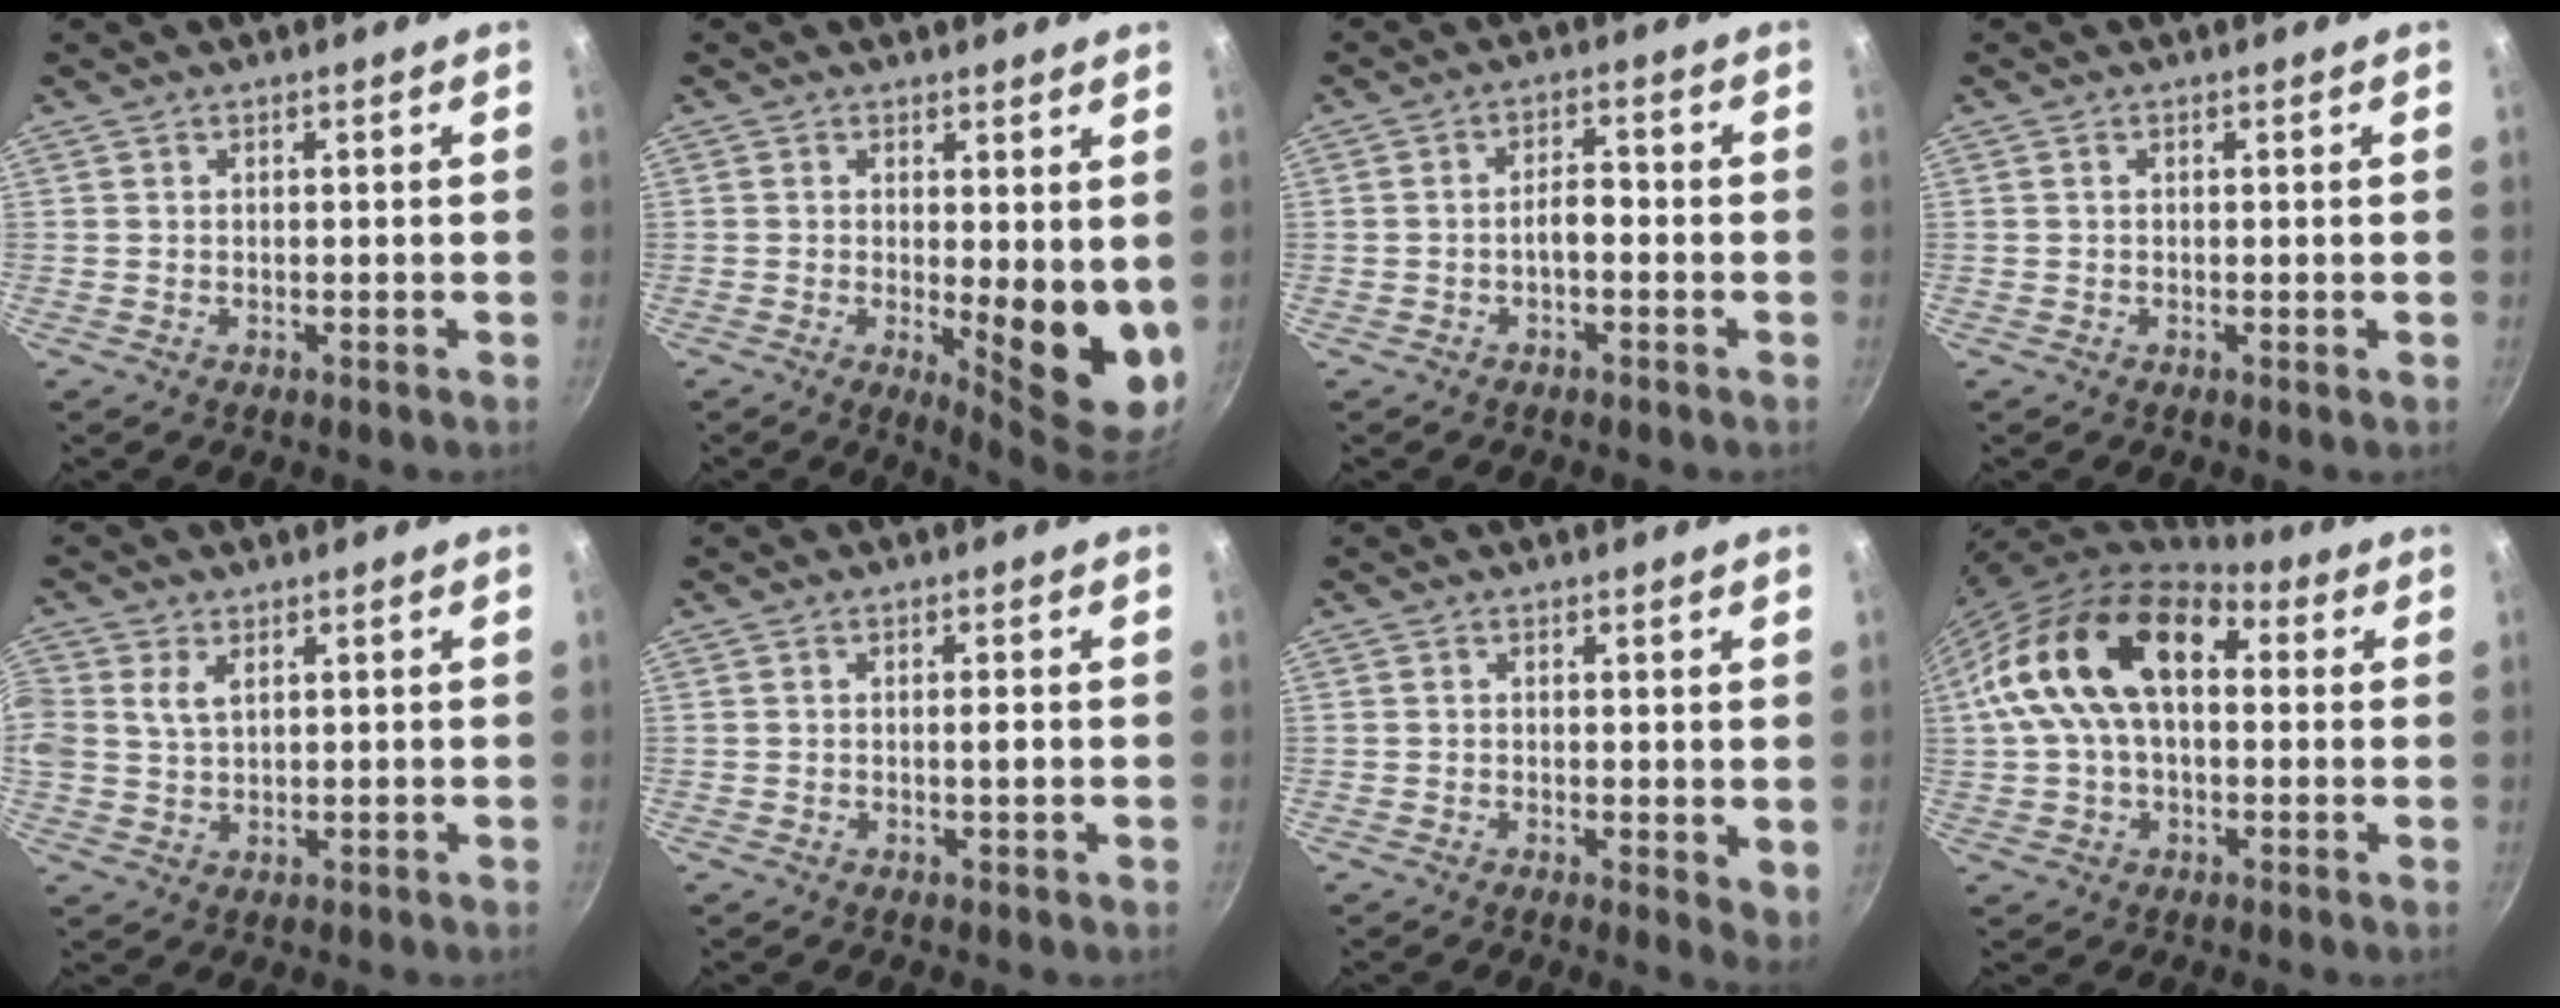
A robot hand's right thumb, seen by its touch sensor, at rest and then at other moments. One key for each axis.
{"total": 10.0, "fx": -0.1, "fy": 3.3, "fz": 9.4, "tx": -0.117, "ty": -0.023, "tz": 0.006}
{"total": 3.3, "fx": -1.2, "fy": 1.5, "fz": 2.7, "tx": -0.033, "ty": 0.022, "tz": -0.022}
{"total": 0.6, "fx": 0.1, "fy": 0.3, "fz": 0.5, "tx": -0.008, "ty": 0.001, "tz": 0.001}
{"total": 4.6, "fx": 1.6, "fy": 3.2, "fz": 2.9, "tx": -0.058, "ty": 0.001, "tz": 0.032}
{"total": 1.6, "fx": -0.1, "fy": 0.2, "fz": 1.5, "tx": -0.027, "ty": -0.001, "tz": -0.002}
{"total": 3.8, "fx": 0.4, "fy": 1.7, "fz": 3.4, "tx": -0.040, "ty": -0.009, "tz": 0.005}
{"total": 19.4, "fx": 3.3, "fy": 11.9, "fz": 15.0, "tx": -0.247, "ty": 0.035, "tz": 0.041}